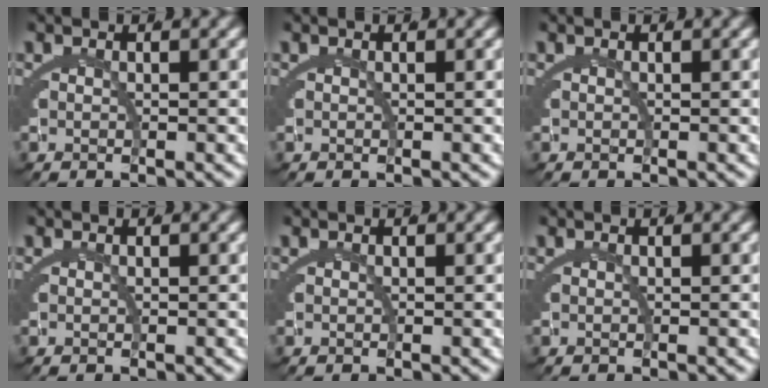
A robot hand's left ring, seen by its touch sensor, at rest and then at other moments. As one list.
[{"total": 0.0}, {"total": 0.0}, {"total": 0.0}, {"total": 0.0}, {"total": 0.0}]